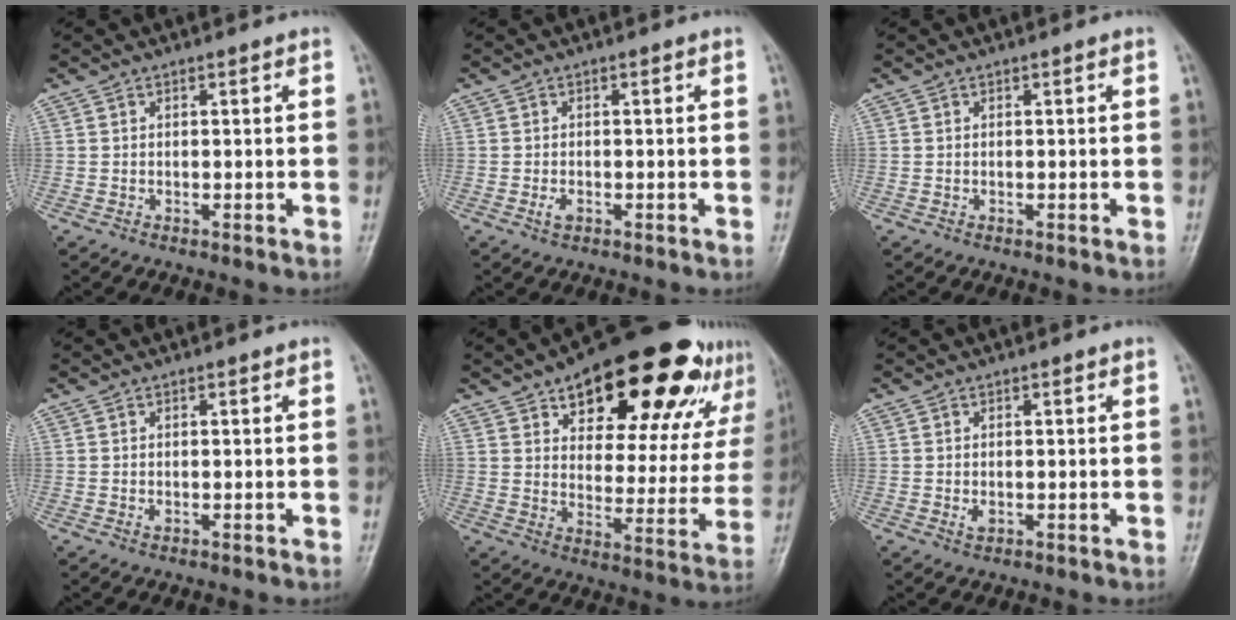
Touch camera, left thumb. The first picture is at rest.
{"total": 1.5, "force": [-0.5, 0.9, 1.1], "torque": [-0.018, -0.001, -0.010]}
{"total": 0.0}
{"total": 0.9, "force": [0.3, 0.5, 0.7], "torque": [-0.008, -0.001, 0.006]}
{"total": 26.9, "force": [16.7, 11.8, 17.5], "torque": [-0.206, -0.039, 0.237]}
{"total": 1.5, "force": [0.1, 1.0, 1.2], "torque": [-0.015, -0.003, 0.005]}